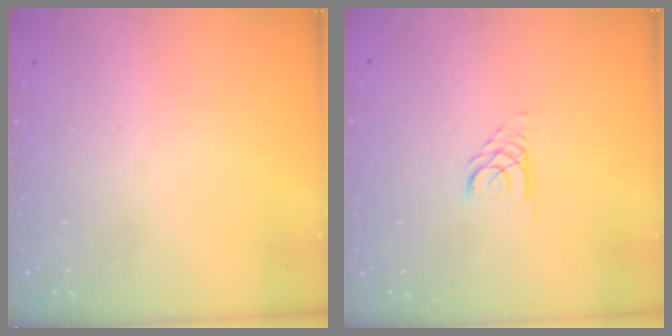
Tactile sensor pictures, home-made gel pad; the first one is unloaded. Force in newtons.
{"total": 2.6, "press": 2.6, "slide": 0.2}